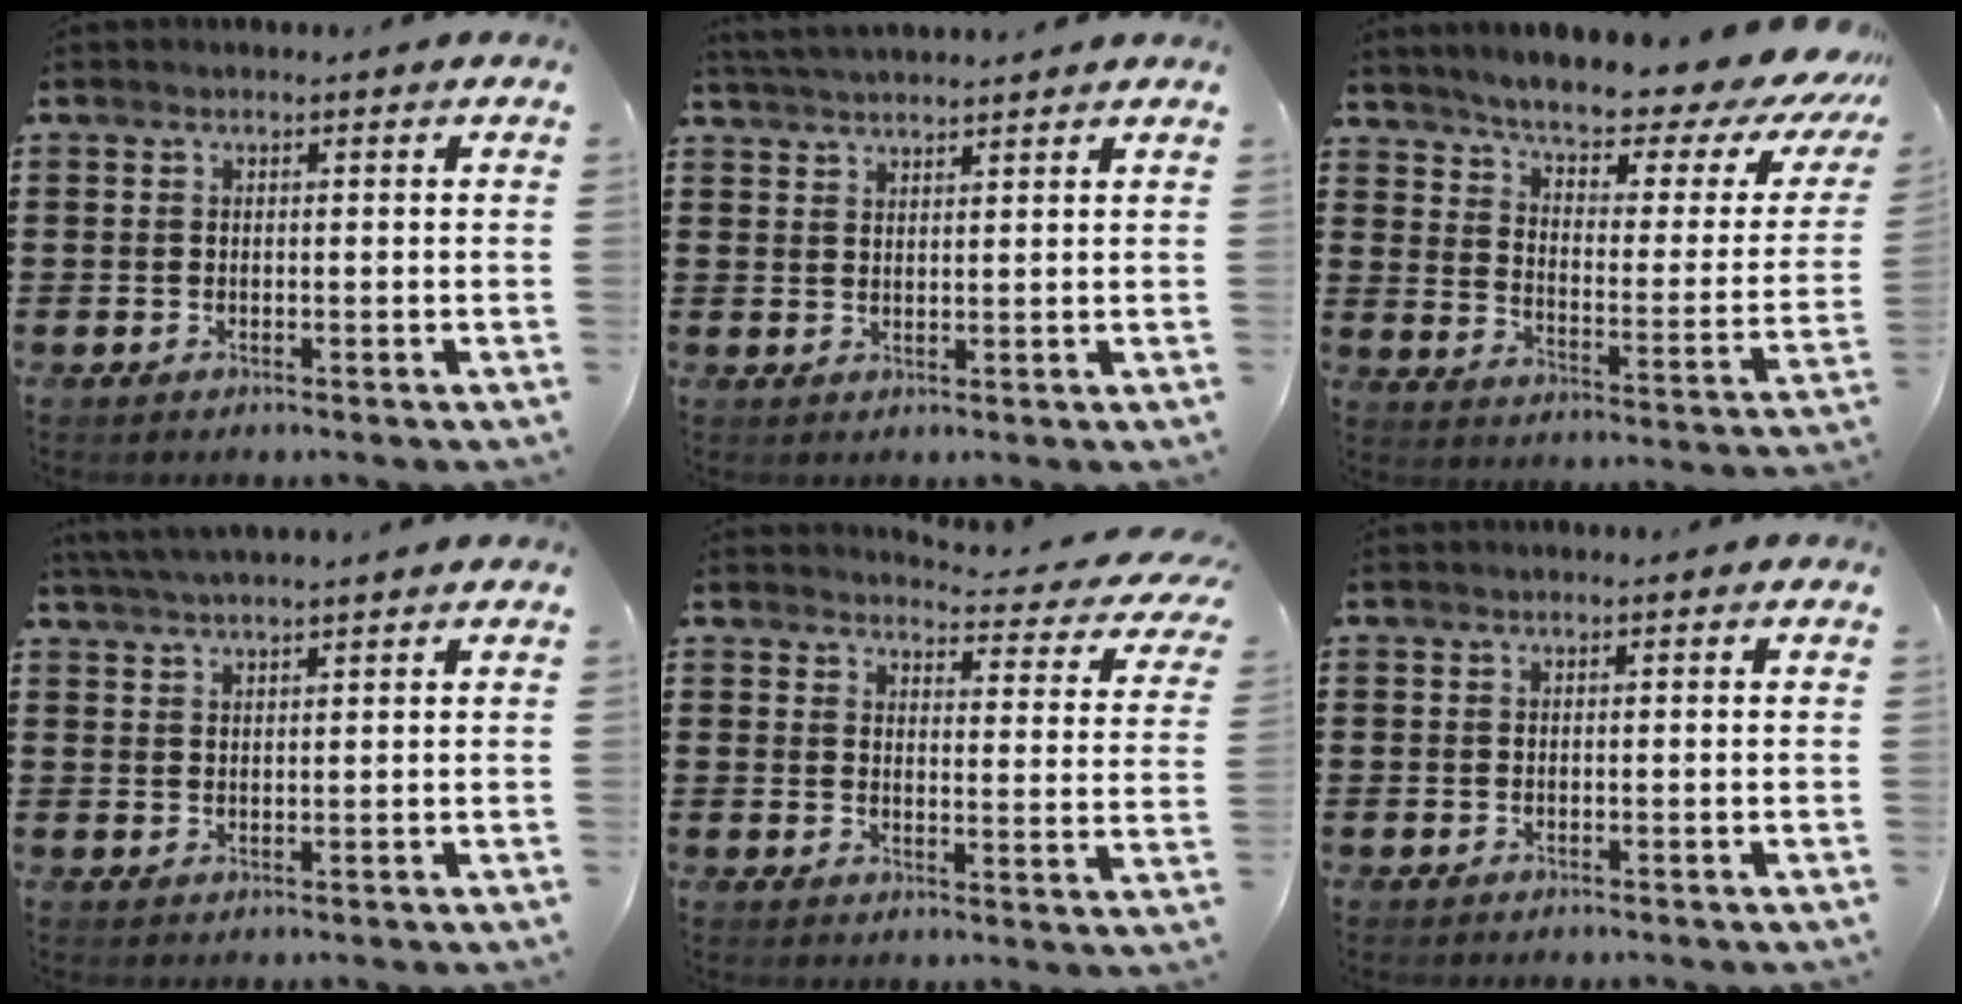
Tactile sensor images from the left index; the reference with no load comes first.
{"total": 2.8, "force": [2.8, -0.2, 0.2], "torque": [-0.013, -0.004, 0.054]}
{"total": 6.9, "force": [5.9, 1.0, 3.6], "torque": [-0.081, -0.048, 0.093]}
{"total": 2.9, "force": [2.9, -0.4, 0.6], "torque": [-0.021, -0.003, 0.053]}
{"total": 3.8, "force": [3.5, 0.4, 1.3], "torque": [-0.029, -0.032, 0.053]}
{"total": 0.0}